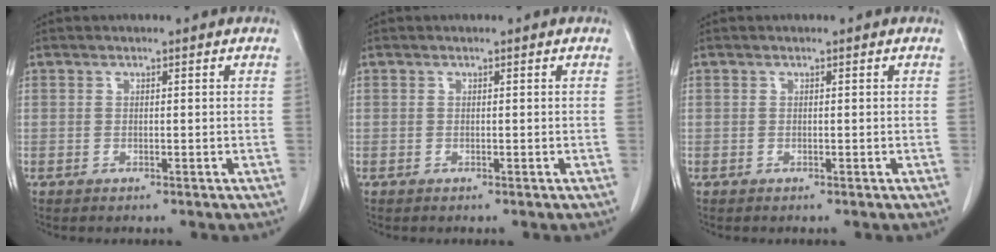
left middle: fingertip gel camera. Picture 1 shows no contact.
{"total": 0.0}
{"total": 0.0}